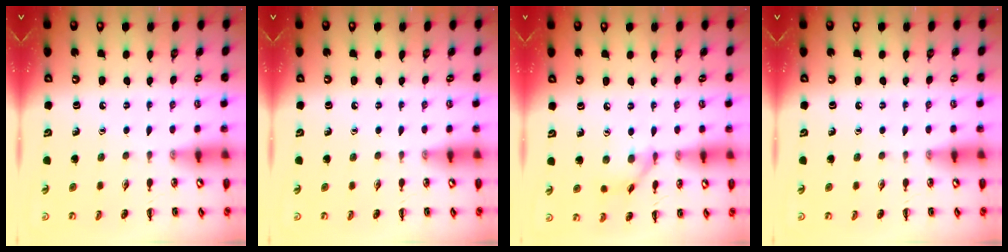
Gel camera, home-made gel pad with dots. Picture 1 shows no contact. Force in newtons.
{"total": 0.0}
{"total": 6.7, "press": 6.7, "slide": 0.4}
{"total": 0.0}